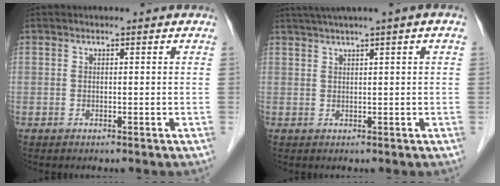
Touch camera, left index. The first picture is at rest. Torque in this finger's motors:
{"motor_torque": [-0.04, -0.66, 0.72, 0.17]}